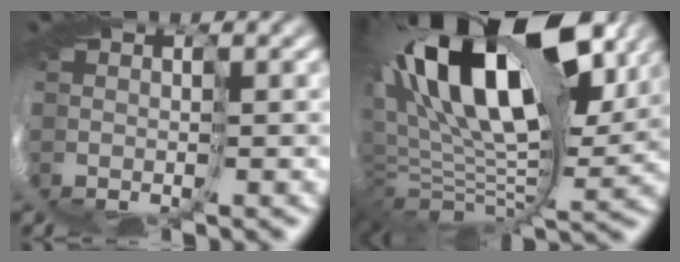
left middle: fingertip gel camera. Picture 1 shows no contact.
{"total": 15.8, "force": [7.0, 7.2, 12.2], "torque": [-0.226, 0.036, 0.110]}